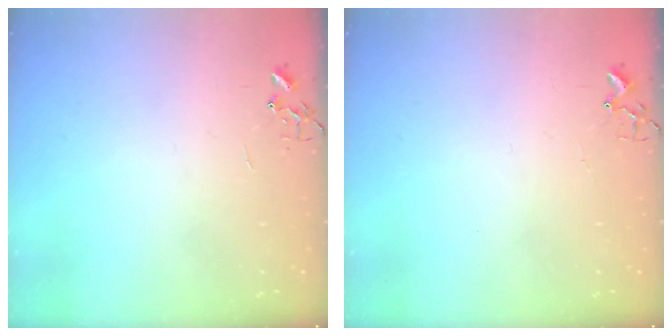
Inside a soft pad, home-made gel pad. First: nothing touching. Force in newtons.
{"total": 1.9, "press": 1.9, "slide": 0.2}